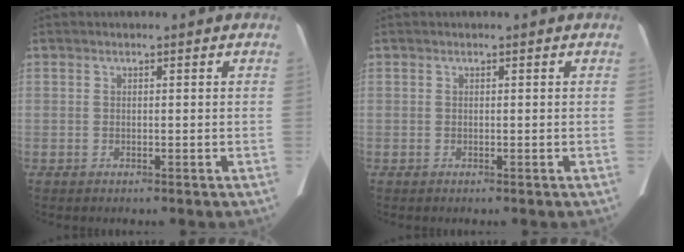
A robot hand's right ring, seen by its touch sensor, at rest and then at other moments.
{"total": 0.0}